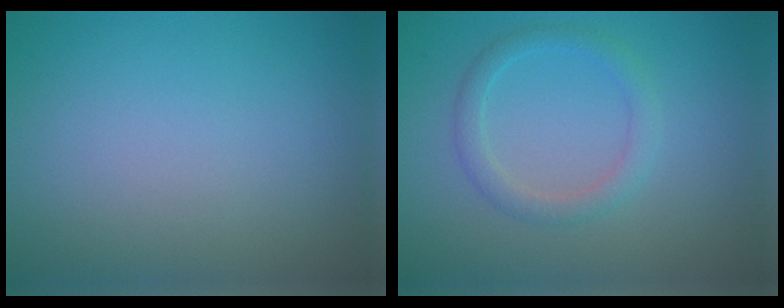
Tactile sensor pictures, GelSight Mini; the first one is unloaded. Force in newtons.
{"total": 2.1, "press": 2.1, "slide": 0.1}